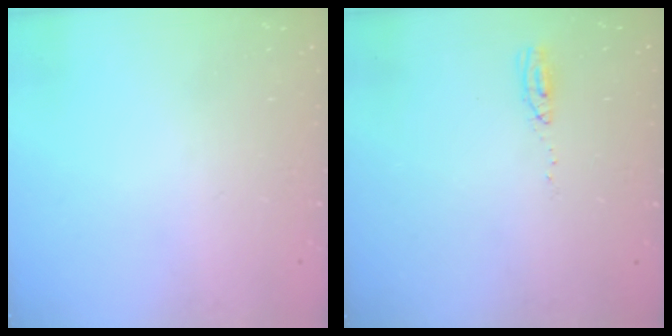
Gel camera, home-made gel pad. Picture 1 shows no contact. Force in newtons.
{"total": 4.0, "press": 3.9, "slide": 1.2}